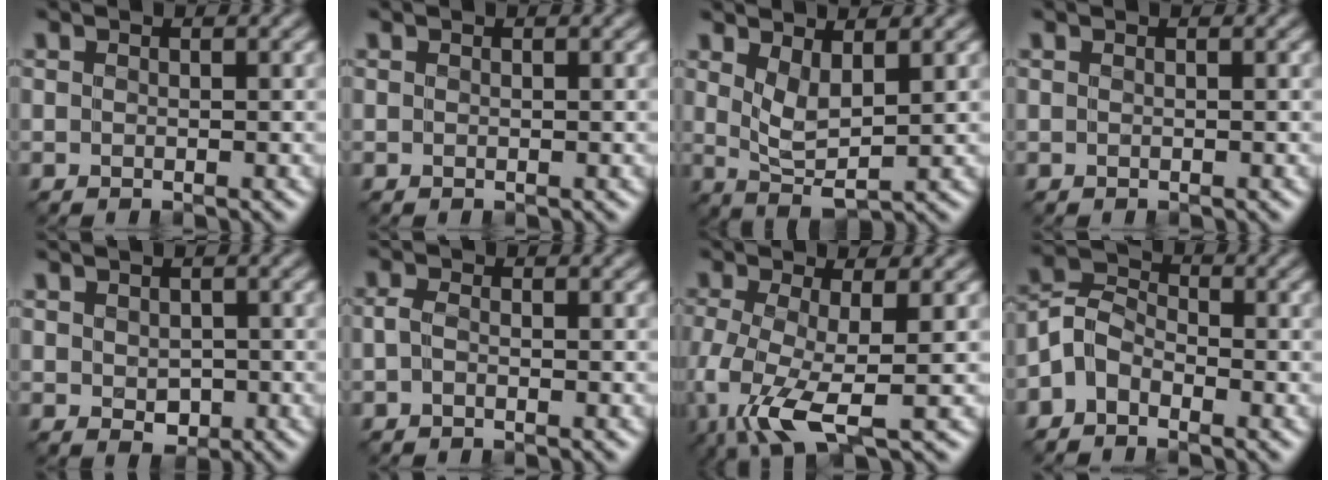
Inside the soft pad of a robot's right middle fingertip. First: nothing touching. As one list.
[{"total": 0.0}, {"total": 3.2, "force": [1.3, 1.1, 2.7], "torque": [-0.062, -0.012, 0.030]}, {"total": 0.0}, {"total": 1.8, "force": [-0.1, 1.4, 1.2], "torque": [-0.021, -0.008, 0.003]}, {"total": 1.0, "force": [-0.6, 0.5, 0.8], "torque": [-0.022, -0.003, -0.013]}, {"total": 6.9, "force": [-2.9, 2.0, 6.0], "torque": [-0.146, -0.021, -0.058]}, {"total": 3.2, "force": [-2.0, 2.0, 1.5], "torque": [-0.035, 0.009, -0.051]}]